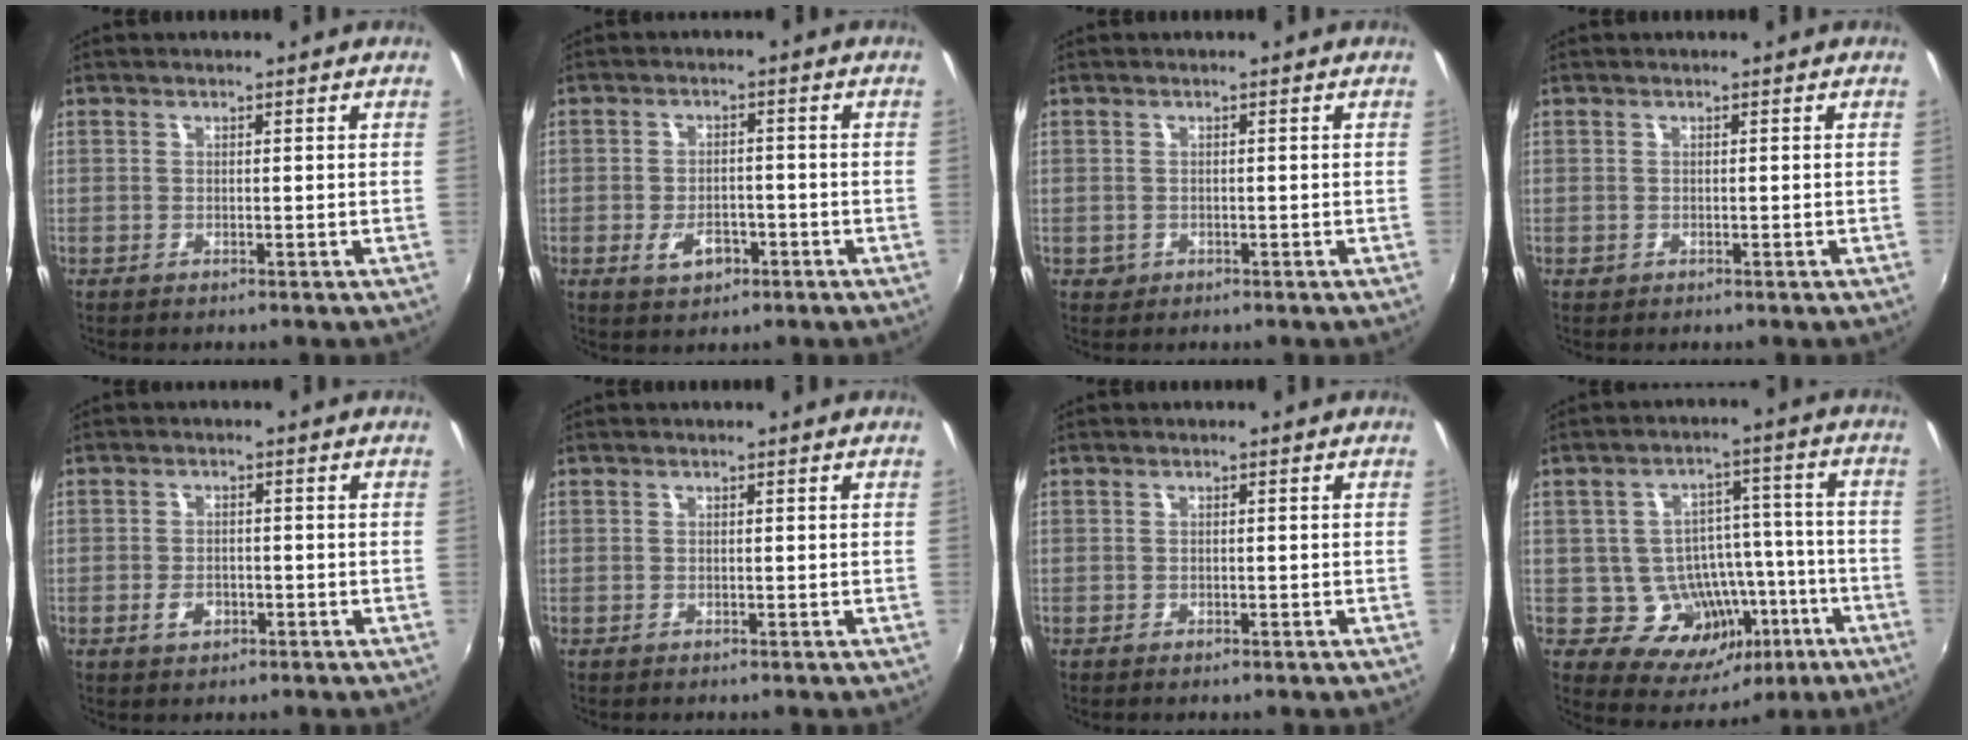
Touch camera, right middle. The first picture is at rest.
{"total": 4.9, "force": [-2.3, 3.0, 3.1], "torque": [-0.064, -0.002, -0.034]}
{"total": 1.2, "force": [-0.4, 1.1, 0.2], "torque": [-0.005, -0.002, -0.004]}
{"total": 0.7, "force": [-0.3, 0.6, 0.2], "torque": [-0.002, -0.002, -0.005]}
{"total": 3.0, "force": [-1.4, 2.0, 1.8], "torque": [-0.035, -0.001, -0.022]}
{"total": 0.0}
{"total": 0.8, "force": [-0.5, 0.5, 0.3], "torque": [-0.005, -0.004, -0.010]}
{"total": 13.0, "force": [-5.0, 10.5, 5.9], "torque": [-0.103, 0.031, -0.043]}